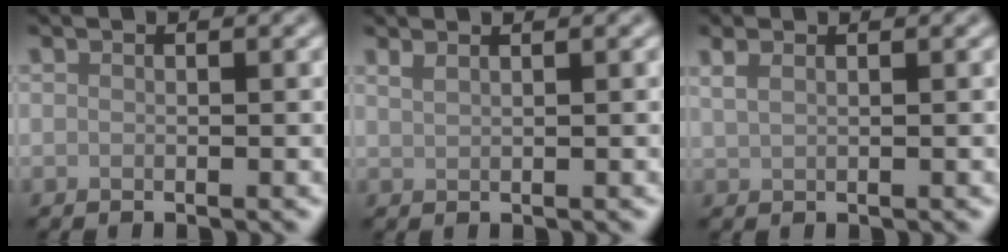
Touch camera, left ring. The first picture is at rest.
{"total": 1.3, "force": [1.0, 0.5, 0.7], "torque": [-0.009, 0.000, 0.014]}
{"total": 1.4, "force": [0.9, 0.5, 0.8], "torque": [-0.017, -0.001, 0.020]}